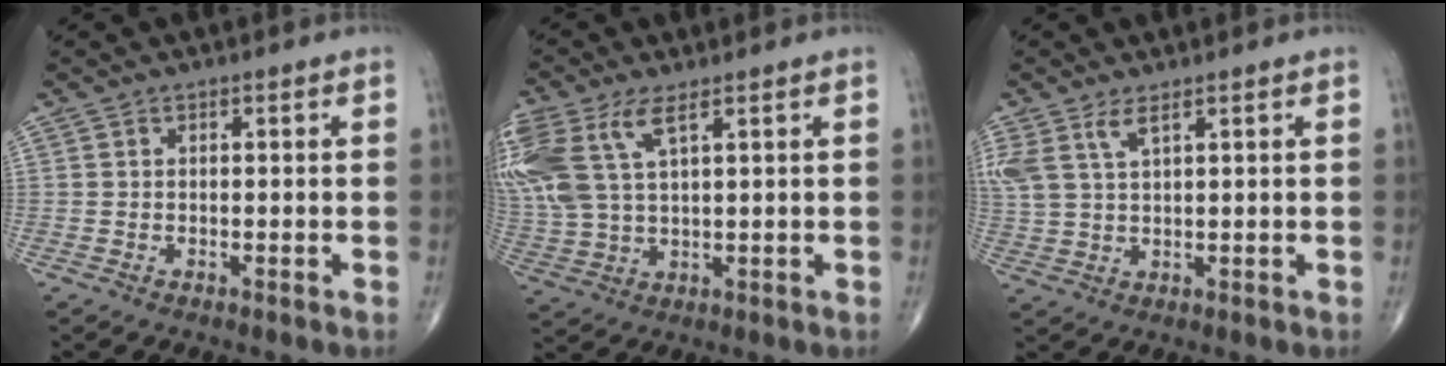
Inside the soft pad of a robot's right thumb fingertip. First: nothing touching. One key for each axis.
{"total": 14.7, "fx": 6.3, "fy": 6.5, "fz": 11.5, "tx": -0.299, "ty": 0.000, "tz": 0.130}
{"total": 6.0, "fx": 3.4, "fy": 2.2, "fz": 4.4, "tx": -0.109, "ty": -0.006, "tz": 0.077}